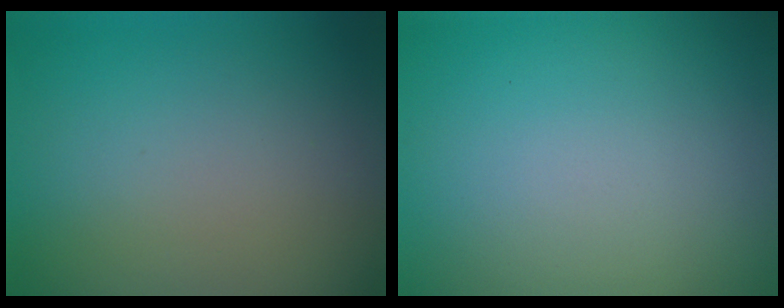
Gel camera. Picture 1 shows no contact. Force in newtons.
{"total": 0.0}